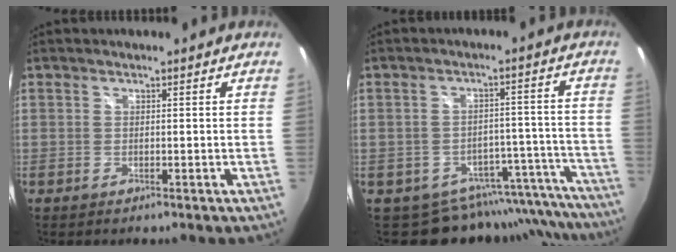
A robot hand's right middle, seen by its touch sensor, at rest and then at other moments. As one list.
[{"total": 15.4, "force": [-14.2, 5.6, 2.0], "torque": [-0.005, 0.051, -0.171]}]